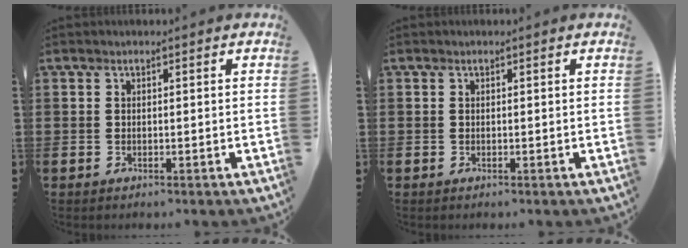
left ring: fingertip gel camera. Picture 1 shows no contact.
{"total": 0.0}